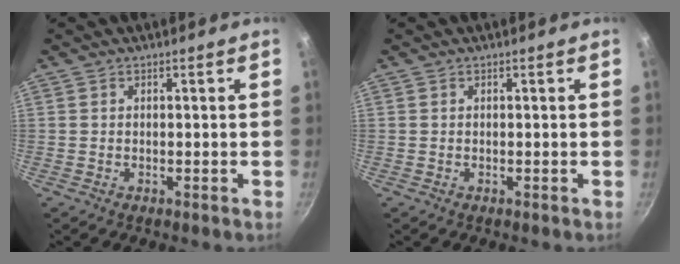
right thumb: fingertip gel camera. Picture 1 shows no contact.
{"total": 0.0}